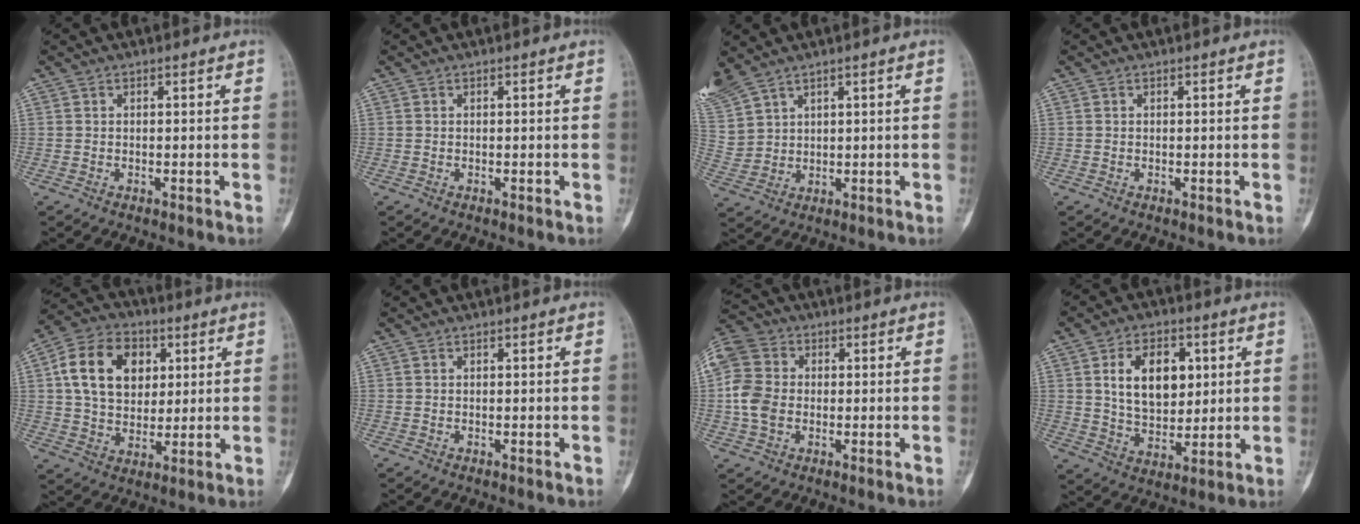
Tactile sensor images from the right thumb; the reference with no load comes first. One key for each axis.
{"total": 0.0}
{"total": 9.8, "fx": 7.0, "fy": 5.5, "fz": 4.2, "tx": -0.113, "ty": -0.010, "tz": 0.160}
{"total": 0.0}
{"total": 15.5, "fx": 4.1, "fy": 11.3, "fz": 9.8, "tx": -0.144, "ty": 0.002, "tz": 0.069}
{"total": 0.0}
{"total": 9.6, "fx": -0.5, "fy": 7.6, "fz": 5.8, "tx": -0.121, "ty": 0.017, "tz": -0.019}
{"total": 13.4, "fx": 3.4, "fy": 8.7, "fz": 9.5, "tx": -0.121, "ty": -0.012, "tz": 0.066}